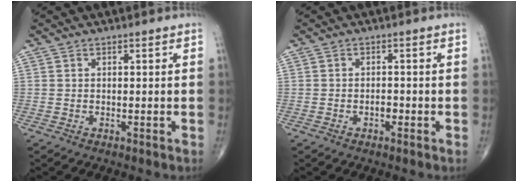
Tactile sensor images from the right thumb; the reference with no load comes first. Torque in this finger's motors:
{"motor_torque": [1.75, 2.58, -0.07, -0.12, 0.04]}